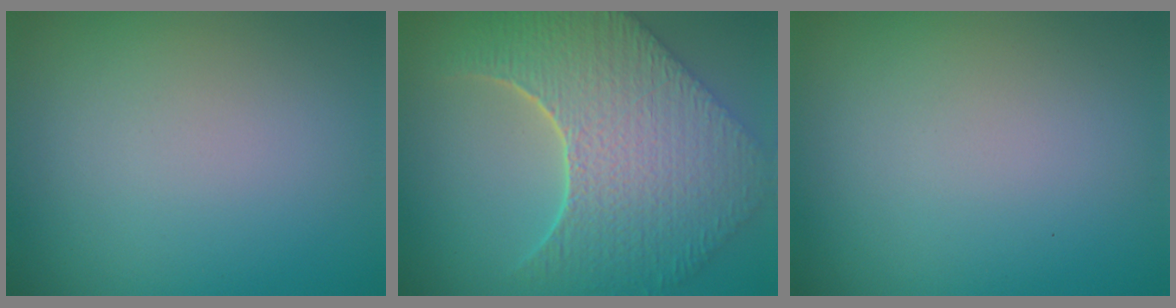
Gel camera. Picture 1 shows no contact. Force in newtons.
{"total": 9.9, "press": 7.1, "slide": 6.8}
{"total": 0.0}